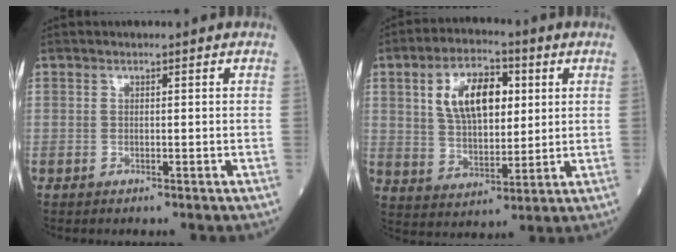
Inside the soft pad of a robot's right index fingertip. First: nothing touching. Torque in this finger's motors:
{"motor_torque": [0.87, 0.15, 0.41, 0.12]}